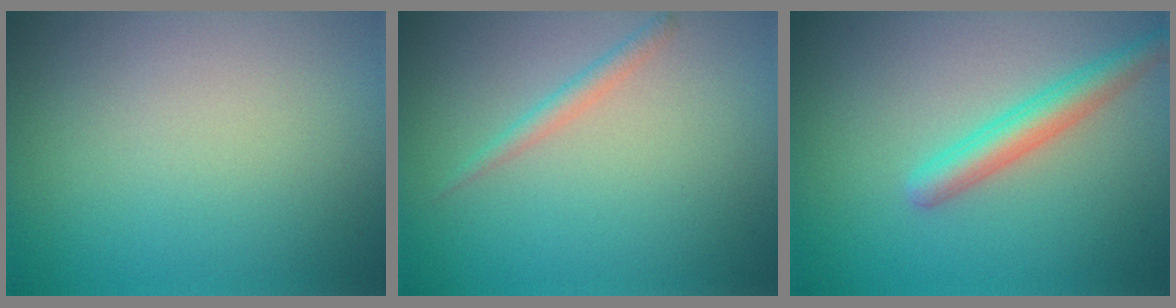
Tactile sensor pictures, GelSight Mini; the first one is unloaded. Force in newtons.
{"total": 1.2, "press": 1.2, "slide": 0.0}
{"total": 2.9, "press": 2.9, "slide": 0.1}